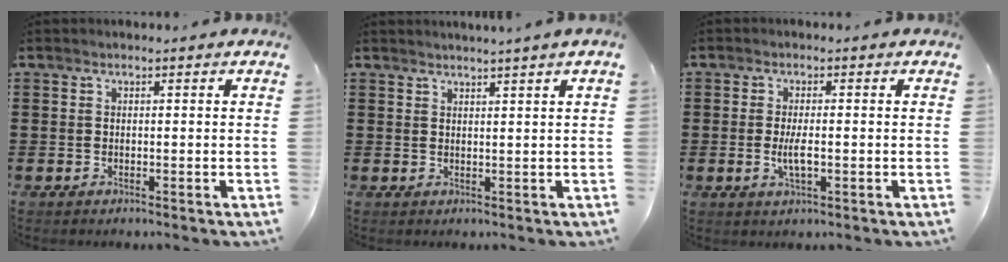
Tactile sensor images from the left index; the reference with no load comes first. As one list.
[{"total": 1.5, "force": [1.3, -0.6, 0.4], "torque": [-0.008, -0.004, 0.026]}, {"total": 3.3, "force": [-0.5, 0.9, 3.1], "torque": [-0.063, -0.003, -0.011]}]